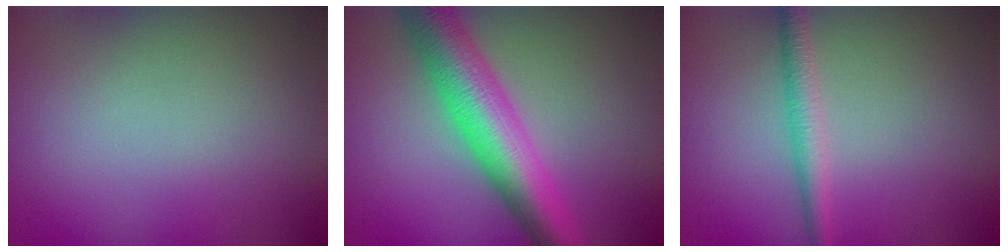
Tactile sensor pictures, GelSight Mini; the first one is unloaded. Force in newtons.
{"total": 7.9, "press": 7.9, "slide": 0.1}
{"total": 2.2, "press": 2.2, "slide": 0.0}